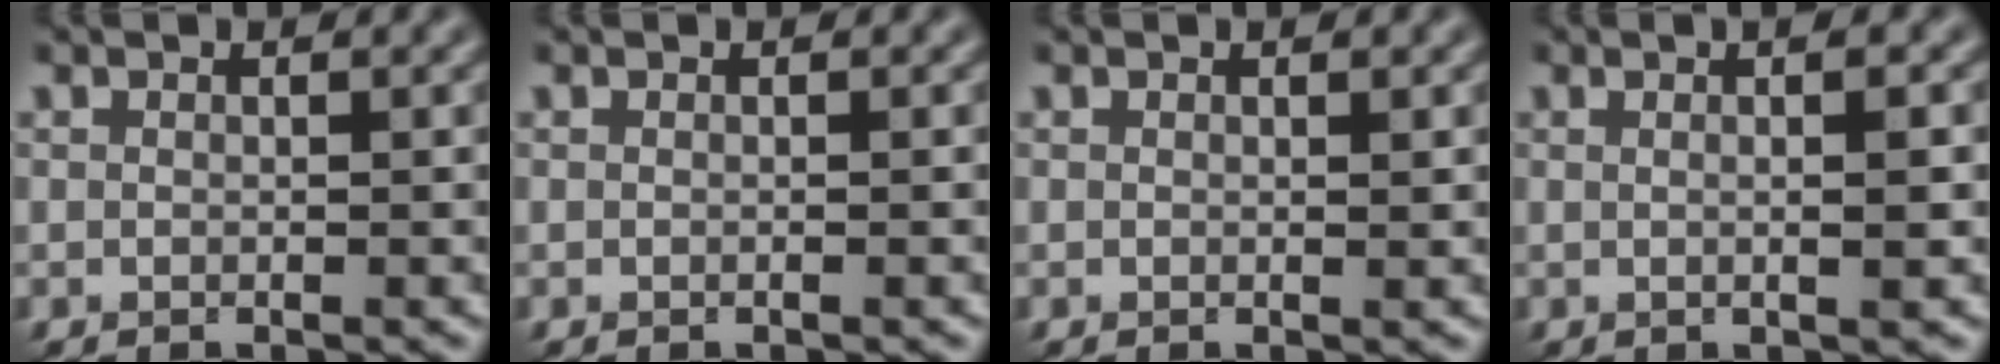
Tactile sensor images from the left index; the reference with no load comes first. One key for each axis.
{"total": 0.6, "fx": 0.0, "fy": 0.2, "fz": 0.6, "tx": -0.005, "ty": -0.001, "tz": -0.004}
{"total": 0.7, "fx": 0.3, "fy": 0.1, "fz": 0.7, "tx": -0.008, "ty": 0.000, "tz": 0.004}
{"total": 4.7, "fx": 0.9, "fy": 1.7, "fz": 4.3, "tx": -0.027, "ty": 0.012, "tz": -0.013}